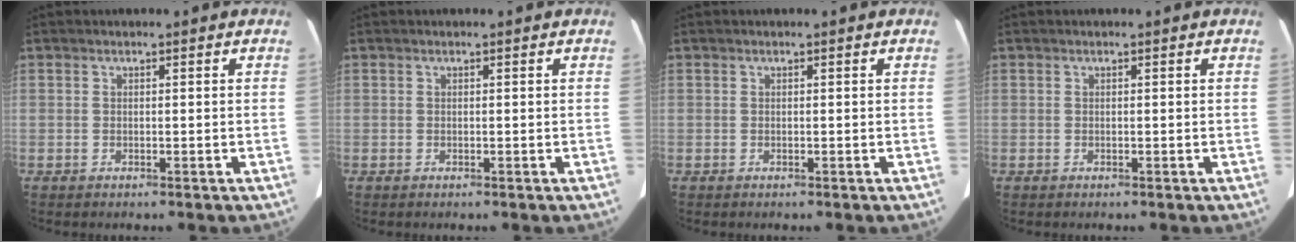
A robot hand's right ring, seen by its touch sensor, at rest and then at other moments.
{"total": 0.0}
{"total": 0.0}
{"total": 0.0}